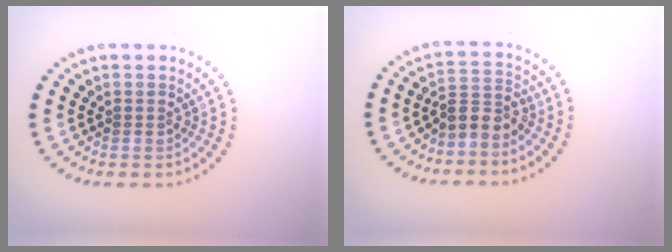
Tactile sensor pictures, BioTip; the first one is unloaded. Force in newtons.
{"total": 2.6, "press": 2.0, "slide": 1.8}